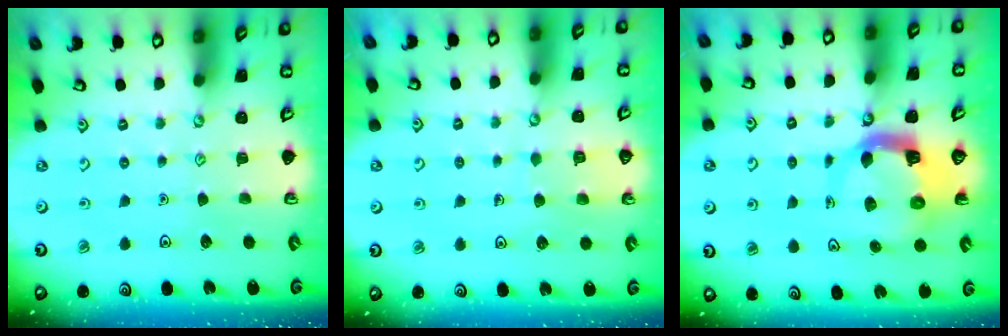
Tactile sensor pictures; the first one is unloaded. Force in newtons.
{"total": 5.3, "press": 5.3, "slide": 0.3}
{"total": 6.7, "press": 6.6, "slide": 1.0}